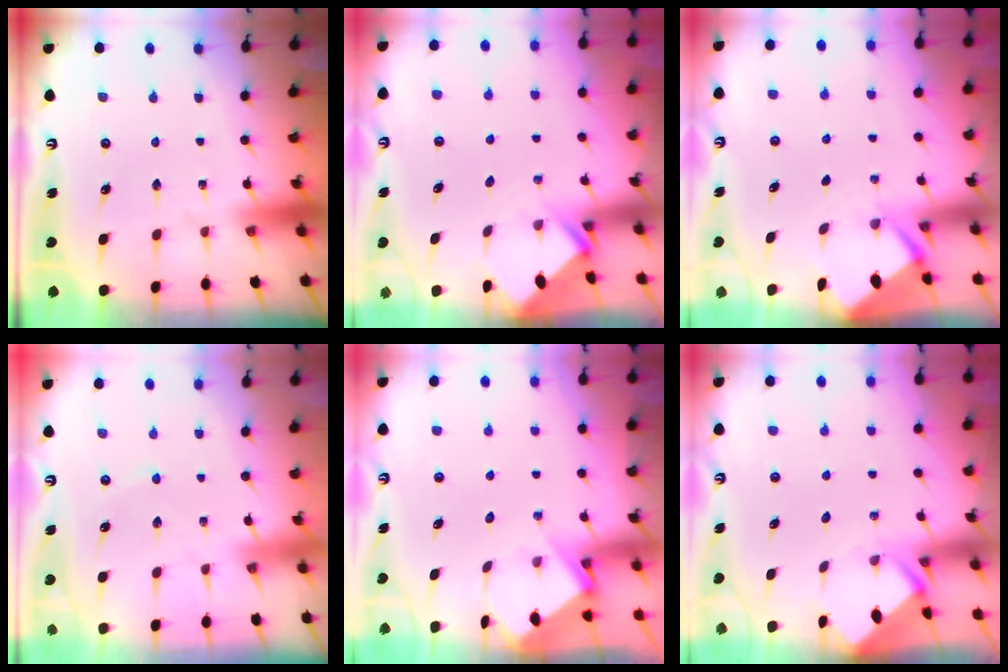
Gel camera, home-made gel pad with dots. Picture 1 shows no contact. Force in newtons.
{"total": 2.8, "press": 2.8, "slide": 0.2}
{"total": 2.7, "press": 2.6, "slide": 0.4}
{"total": 1.2, "press": 1.2, "slide": 0.2}
{"total": 3.9, "press": 3.9, "slide": 0.4}
{"total": 3.0, "press": 3.0, "slide": 0.1}